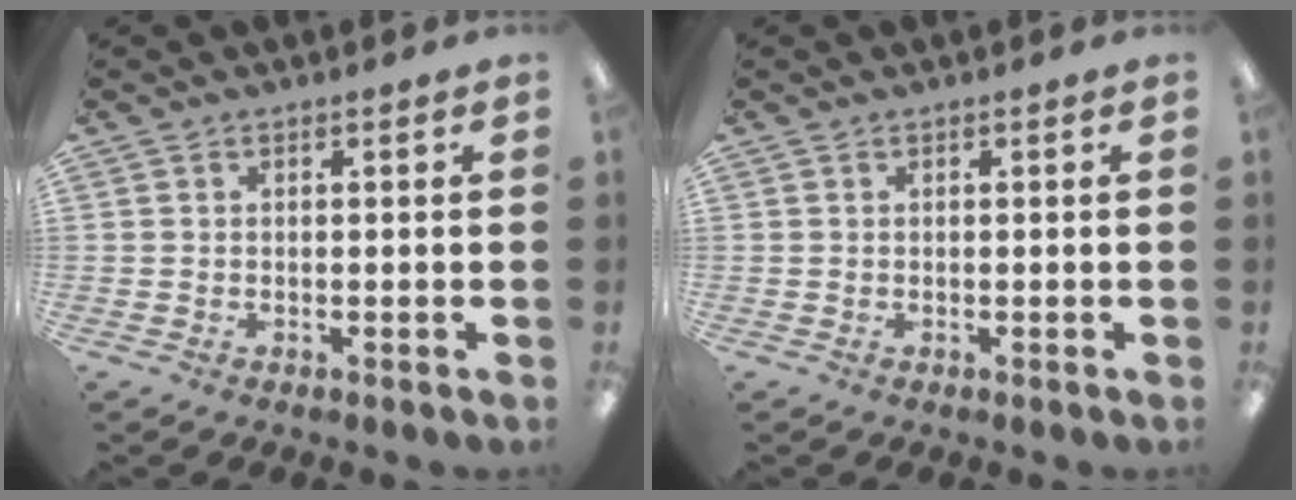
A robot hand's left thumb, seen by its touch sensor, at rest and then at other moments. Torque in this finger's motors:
{"motor_torque": [0.01, 0.01, 0.12, -0.12, 0.00]}